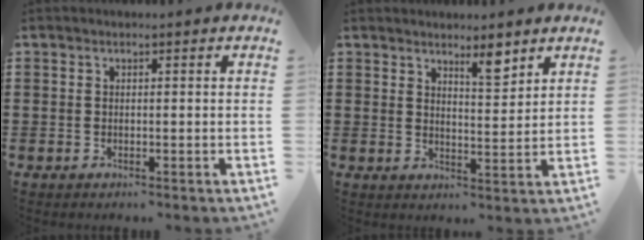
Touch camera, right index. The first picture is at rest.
{"total": 4.8, "force": [4.0, 1.1, 2.5], "torque": [-0.040, -0.011, 0.067]}